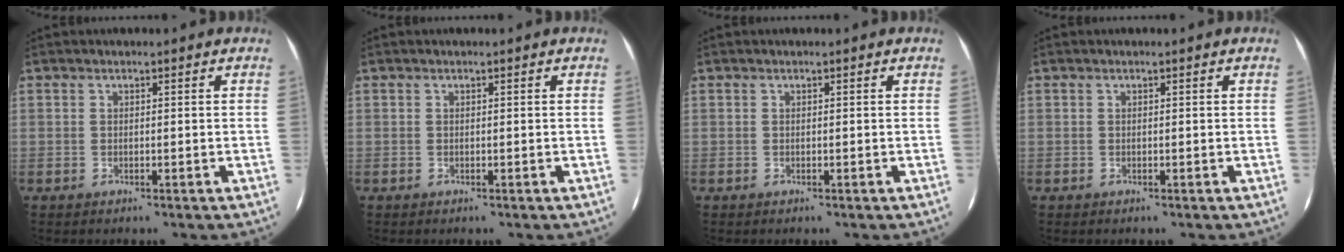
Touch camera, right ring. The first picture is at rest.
{"total": 0.0}
{"total": 0.0}
{"total": 0.0}